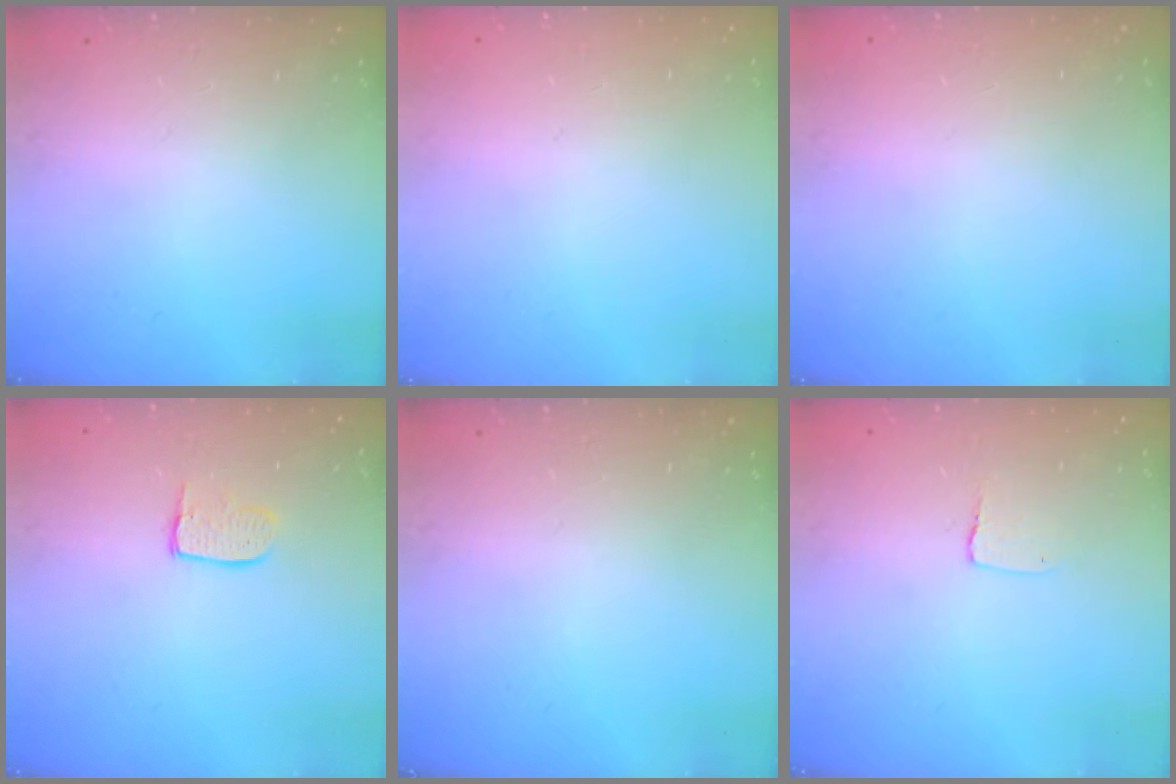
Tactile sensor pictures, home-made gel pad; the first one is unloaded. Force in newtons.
{"total": 0.0}
{"total": 0.0}
{"total": 6.3, "press": 6.3, "slide": 0.5}
{"total": 0.0}
{"total": 3.5, "press": 3.4, "slide": 0.3}